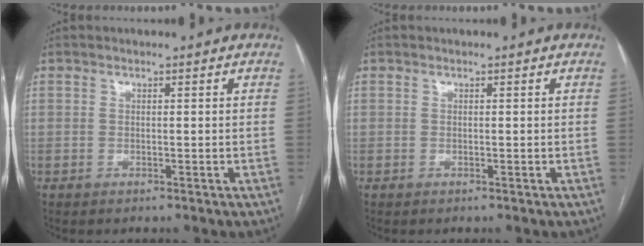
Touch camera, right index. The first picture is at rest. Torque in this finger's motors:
{"motor_torque": [0.00, 0.00, 0.01, 0.00]}